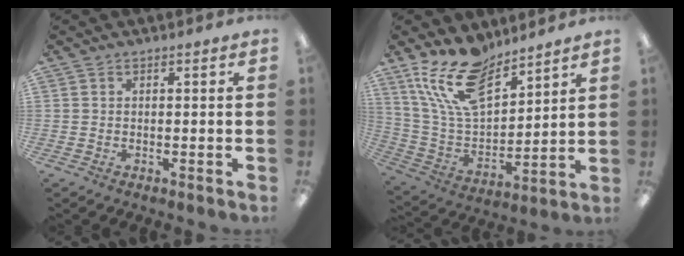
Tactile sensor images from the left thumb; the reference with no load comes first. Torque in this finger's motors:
{"motor_torque": [0.22, 0.20, 1.23, -1.53, 0.28]}